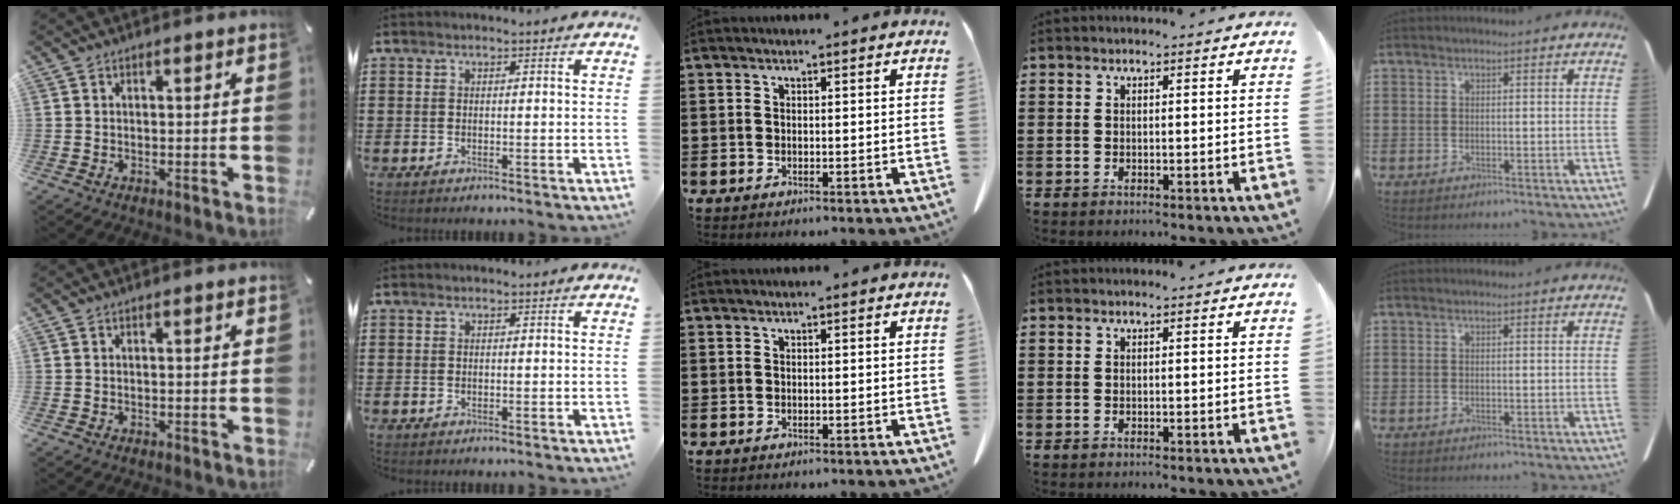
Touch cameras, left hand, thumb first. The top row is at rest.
{}